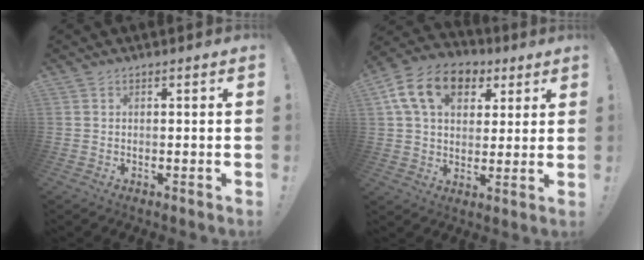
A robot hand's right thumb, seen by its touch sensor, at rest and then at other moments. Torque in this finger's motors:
{"motor_torque": [1.68, 1.70, 0.59, 0.04, 0.24]}